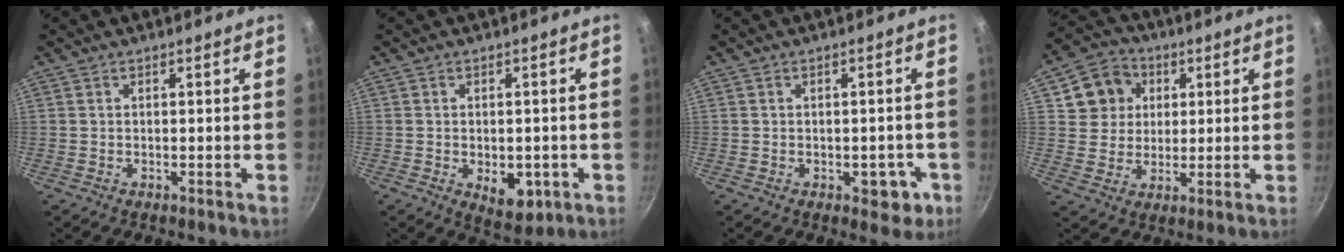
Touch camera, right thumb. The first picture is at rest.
{"total": 7.2, "force": [-2.0, 4.4, 5.4], "torque": [-0.049, -0.002, -0.017]}
{"total": 5.0, "force": [-1.7, 3.2, 3.5], "torque": [-0.013, 0.013, -0.015]}
{"total": 9.7, "force": [3.2, 8.5, 3.3], "torque": [-0.028, 0.011, 0.050]}